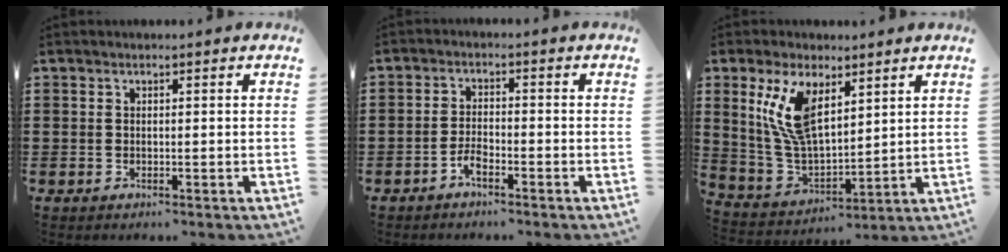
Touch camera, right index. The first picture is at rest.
{"total": 2.6, "force": [-1.9, 0.6, 1.5], "torque": [-0.037, 0.003, -0.040]}
{"total": 10.7, "force": [4.6, 4.9, 8.3], "torque": [-0.183, -0.003, 0.085]}